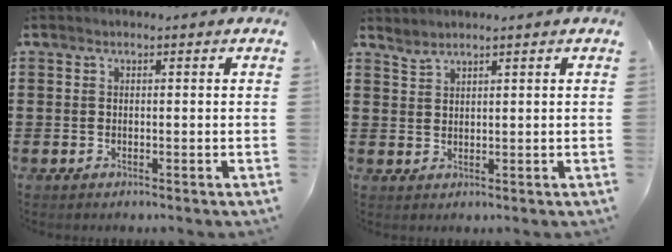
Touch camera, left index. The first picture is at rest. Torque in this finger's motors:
{"motor_torque": [0.23, -0.23, 0.00, 0.00]}